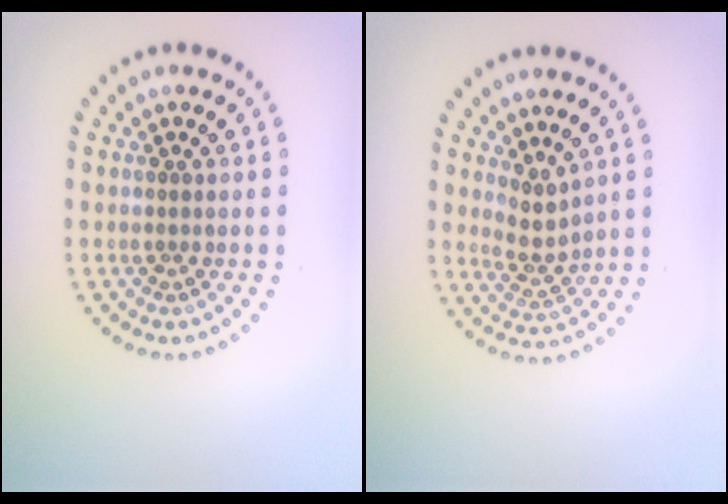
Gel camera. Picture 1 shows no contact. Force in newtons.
{"total": 2.2, "press": 1.6, "slide": 1.5}